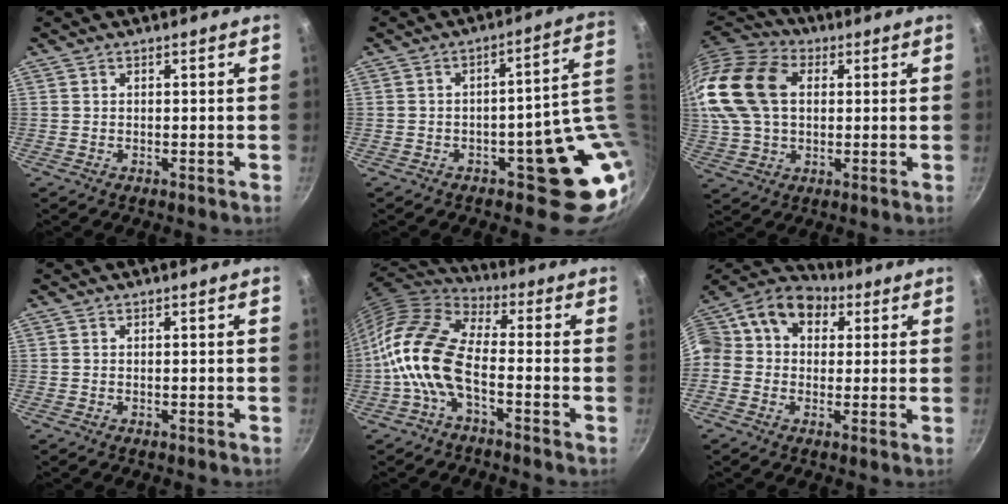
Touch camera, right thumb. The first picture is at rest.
{"total": 13.3, "force": [0.7, 7.1, 11.3], "torque": [-0.065, 0.008, 0.027]}
{"total": 20.4, "force": [3.8, 14.2, 14.2], "torque": [-0.282, 0.023, 0.062]}
{"total": 0.0}
{"total": 13.8, "force": [-3.8, 6.8, 11.4], "torque": [-0.220, 0.037, -0.092]}
{"total": 15.1, "force": [3.8, 12.4, 7.8], "torque": [-0.143, 0.035, 0.044]}